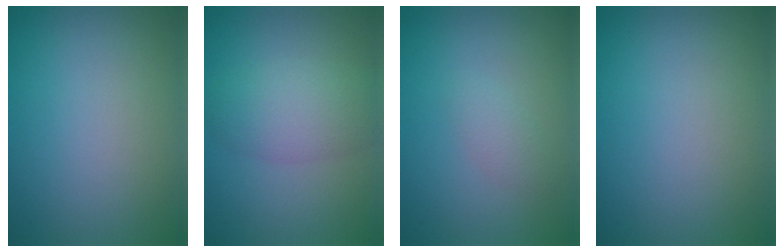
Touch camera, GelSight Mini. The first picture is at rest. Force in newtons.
{"total": 4.2, "press": 4.2, "slide": 0.2}
{"total": 1.2, "press": 1.2, "slide": 0.0}
{"total": 0.0}